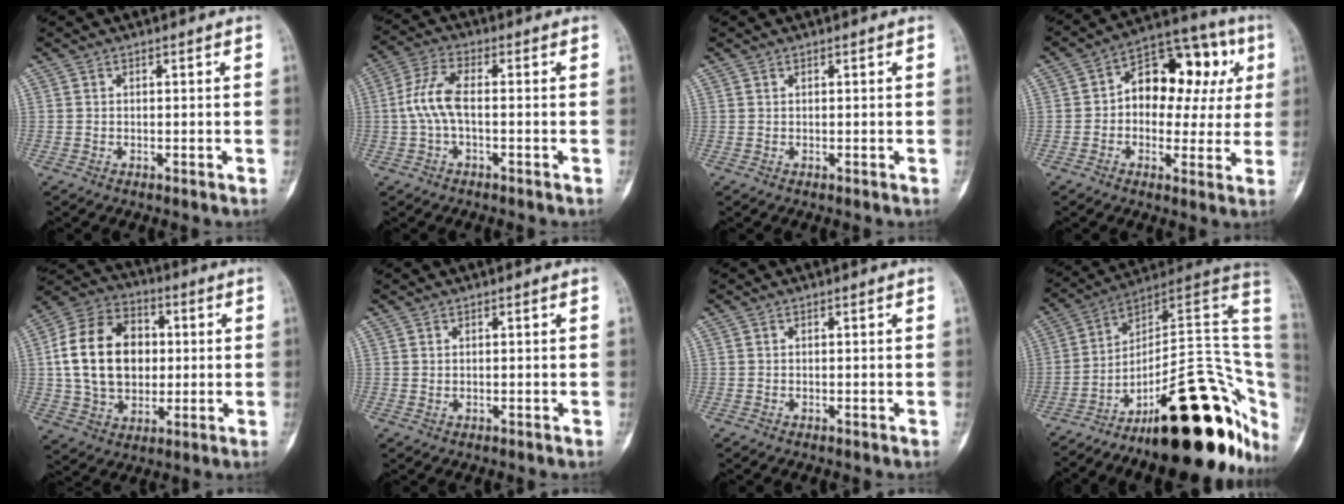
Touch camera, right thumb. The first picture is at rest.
{"total": 7.2, "force": [-0.6, 3.1, 6.5], "torque": [-0.149, 0.022, -0.018]}
{"total": 0.0}
{"total": 17.0, "force": [2.9, 11.0, 12.7], "torque": [-0.121, 0.039, 0.035]}
{"total": 18.5, "force": [1.6, 13.7, 12.4], "torque": [-0.197, 0.018, 0.029]}
{"total": 0.7, "force": [0.2, 0.5, 0.5], "torque": [-0.007, 0.002, 0.006]}
{"total": 0.0}
{"total": 28.9, "force": [-11.5, 10.5, 24.3], "torque": [-0.224, 0.109, -0.164]}